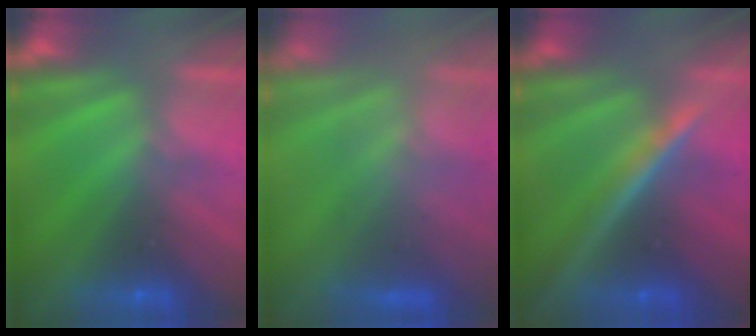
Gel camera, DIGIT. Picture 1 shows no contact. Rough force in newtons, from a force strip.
{"total": 2.8}
{"total": 4.6}